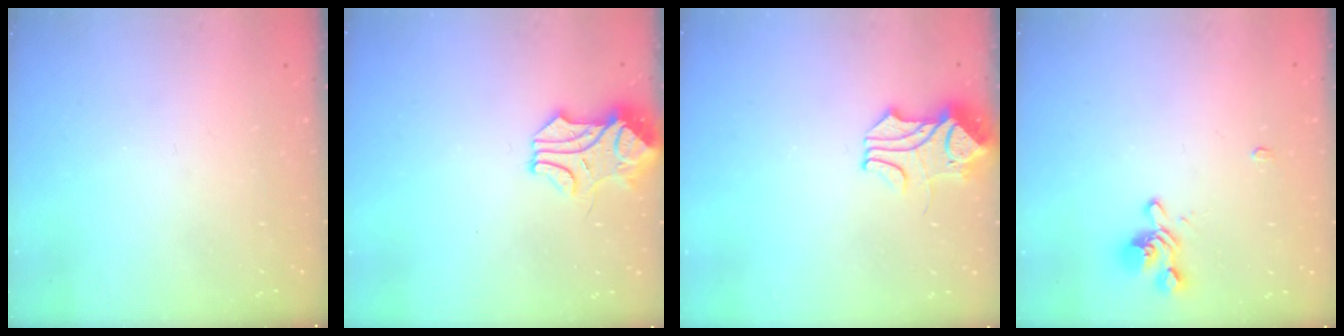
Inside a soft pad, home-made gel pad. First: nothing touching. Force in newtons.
{"total": 1.1, "press": 0.5, "slide": 1.0}
{"total": 1.9, "press": 1.8, "slide": 0.7}
{"total": 2.9, "press": 2.7, "slide": 1.0}